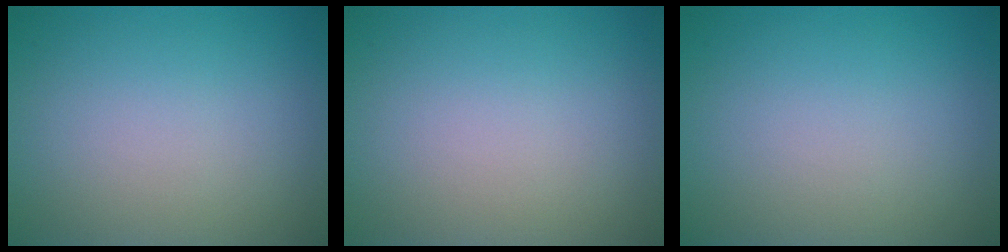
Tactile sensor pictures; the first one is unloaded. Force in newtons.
{"total": 0.0}
{"total": 0.0}